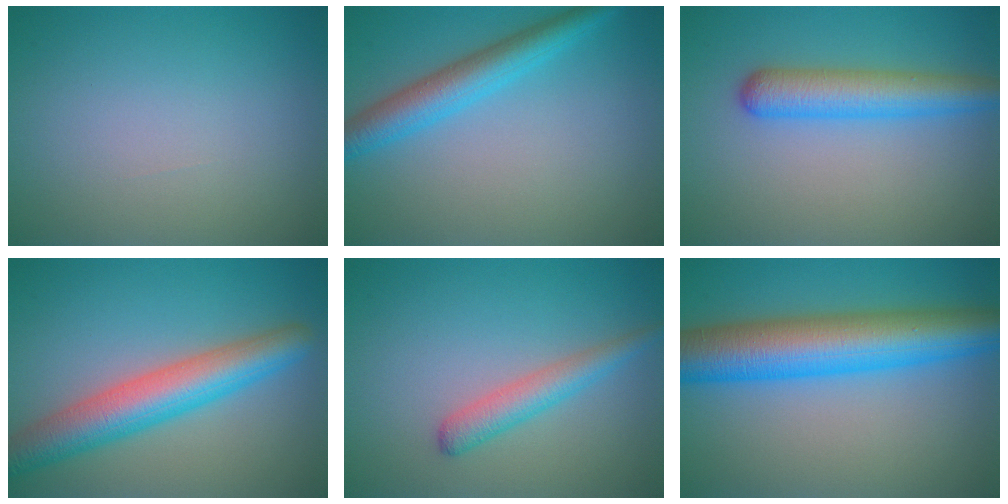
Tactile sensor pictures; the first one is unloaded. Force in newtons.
{"total": 4.5, "press": 4.5, "slide": 0.2}
{"total": 4.7, "press": 4.7, "slide": 0.1}
{"total": 6.8, "press": 6.8, "slide": 0.4}
{"total": 2.7, "press": 2.7, "slide": 0.0}
{"total": 10.1, "press": 10.1, "slide": 0.1}